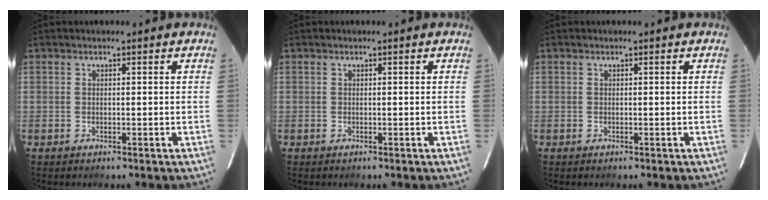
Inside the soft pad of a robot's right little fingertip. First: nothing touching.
{"total": 0.0}
{"total": 0.0}